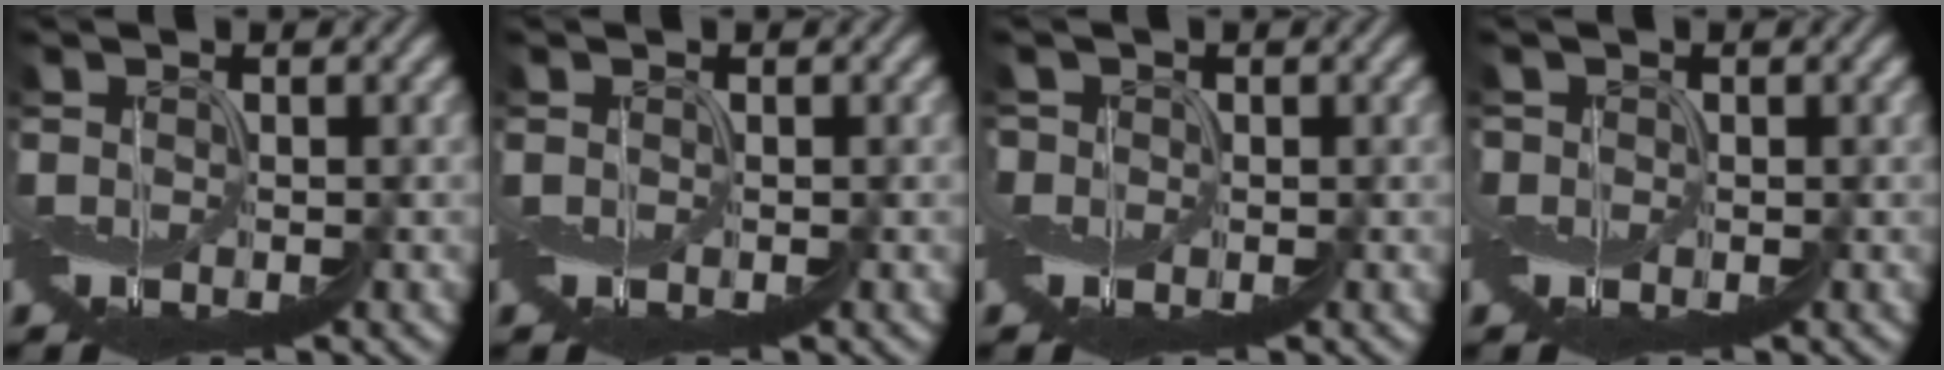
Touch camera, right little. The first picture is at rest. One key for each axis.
{"total": 0.0}
{"total": 1.1, "fx": 0.4, "fy": 1.0, "fz": 0.1, "tx": 0.005, "ty": 0.010, "tz": -0.008}
{"total": 0.6, "fx": 0.3, "fy": 0.4, "fz": -0.3, "tx": 0.008, "ty": 0.001, "tz": -0.008}